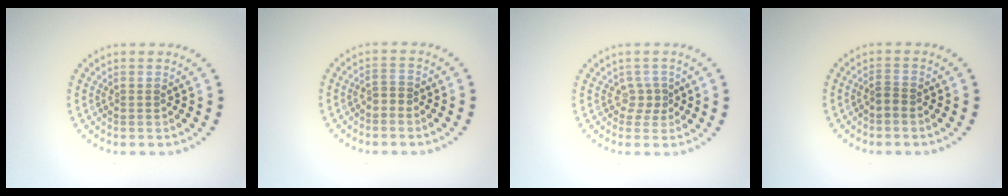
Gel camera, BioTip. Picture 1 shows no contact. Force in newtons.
{"total": 1.2, "press": 1.0, "slide": 0.7}
{"total": 1.3, "press": 0.9, "slide": 0.9}
{"total": 1.1, "press": 0.9, "slide": 0.7}